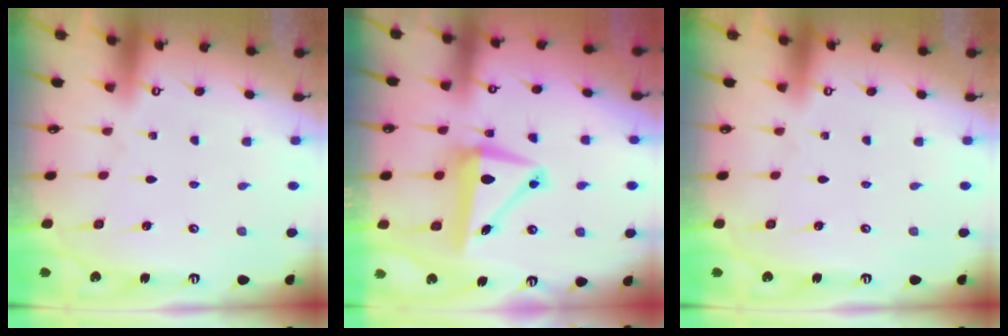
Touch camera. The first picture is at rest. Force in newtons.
{"total": 8.9, "press": 8.7, "slide": 1.6}
{"total": 0.0}